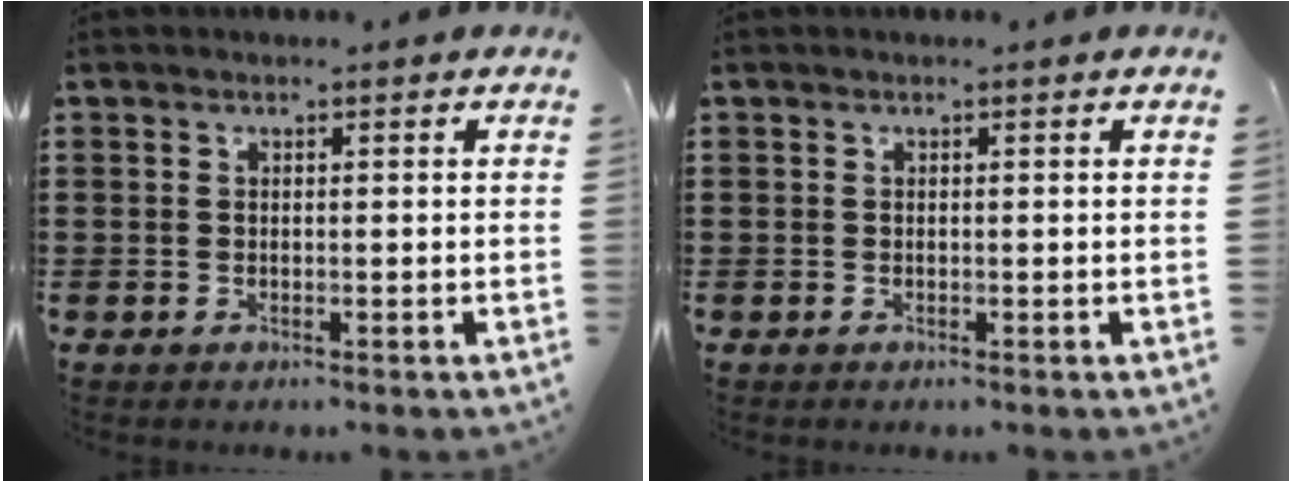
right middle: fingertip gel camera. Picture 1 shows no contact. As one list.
[{"total": 0.0}]